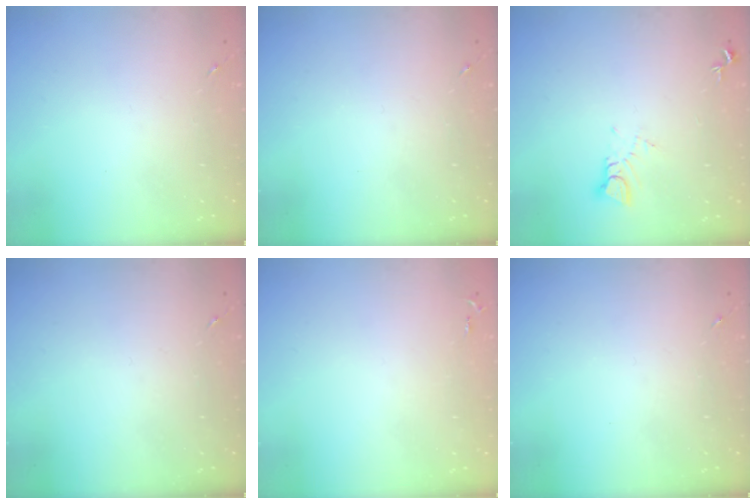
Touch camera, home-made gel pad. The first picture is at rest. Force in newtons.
{"total": 0.0}
{"total": 3.8, "press": 3.8, "slide": 0.3}
{"total": 0.0}
{"total": 2.6, "press": 2.6, "slide": 0.3}
{"total": 0.0}